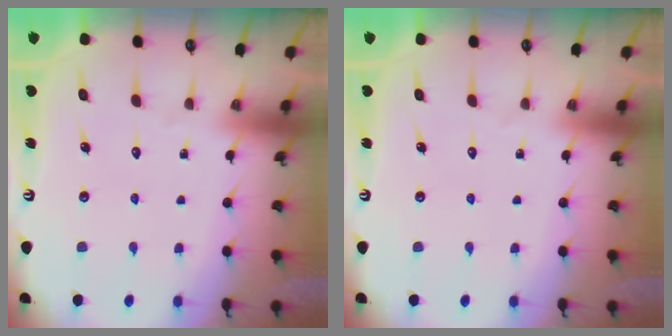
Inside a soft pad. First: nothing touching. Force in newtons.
{"total": 0.0}